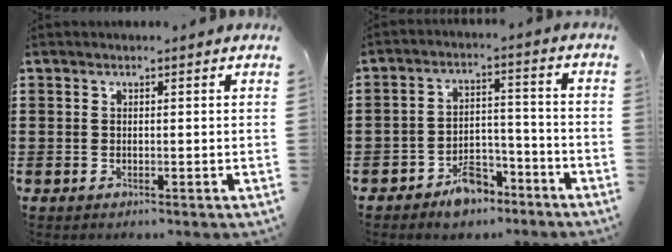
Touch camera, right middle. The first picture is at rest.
{"total": 6.5, "force": [-5.5, 2.7, 2.1], "torque": [-0.029, 0.020, -0.103]}